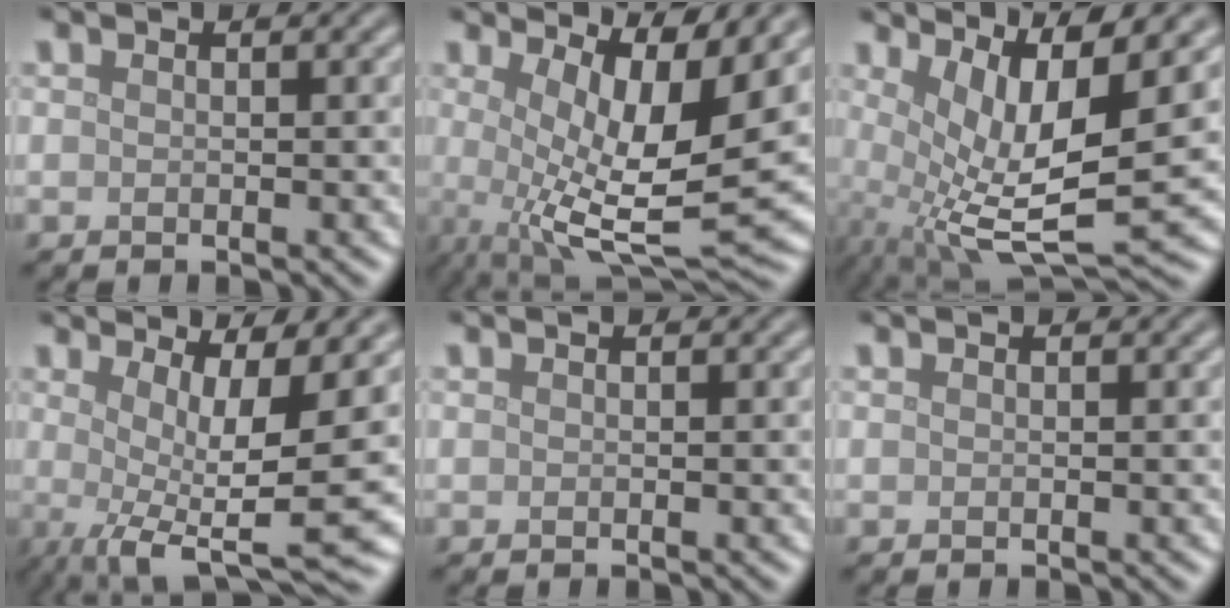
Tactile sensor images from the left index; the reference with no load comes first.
{"total": 10.7, "force": [1.7, 3.4, 10.0], "torque": [-0.161, -0.015, 0.034]}
{"total": 10.7, "force": [1.5, 3.0, 10.1], "torque": [-0.180, -0.004, 0.036]}
{"total": 9.0, "force": [0.0, 2.3, 8.7], "torque": [-0.131, -0.008, 0.000]}
{"total": 0.0}
{"total": 0.0}